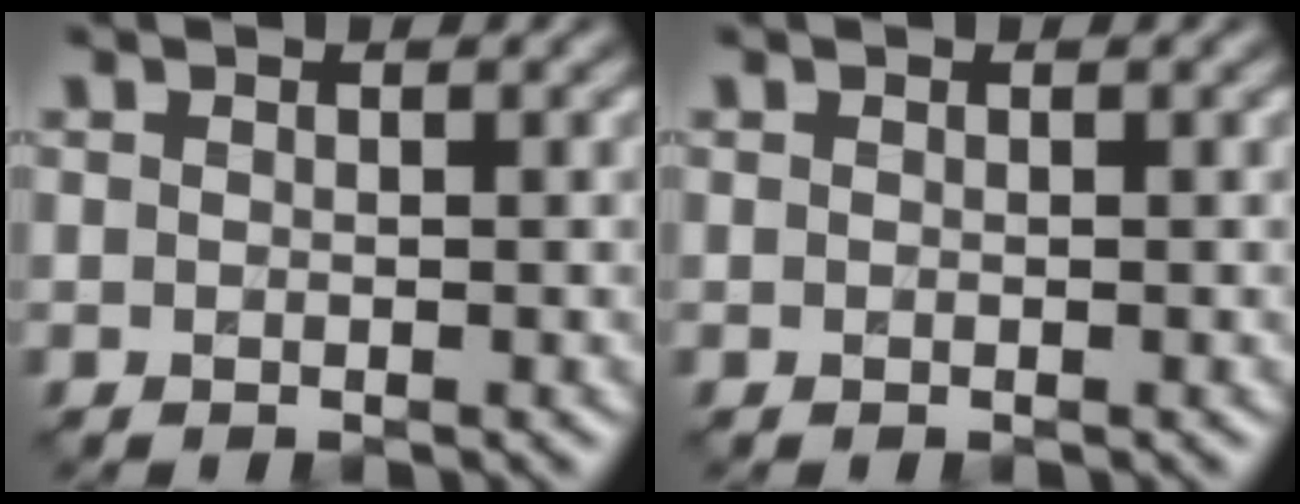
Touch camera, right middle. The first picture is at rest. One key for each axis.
{"total": 0.0}